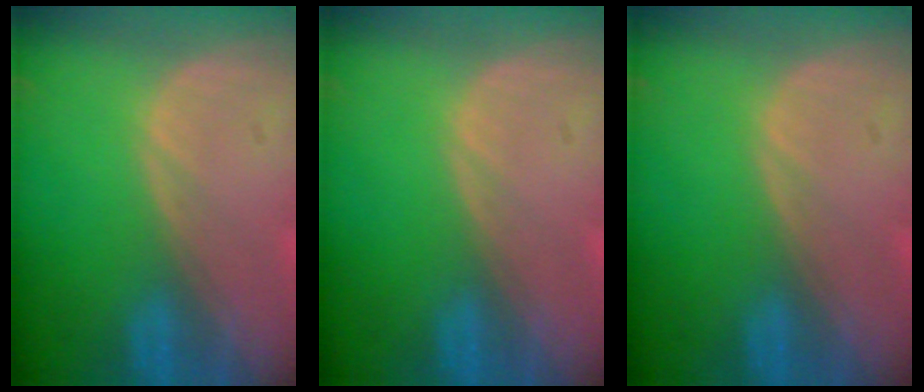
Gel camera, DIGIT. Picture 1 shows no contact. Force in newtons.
{"total": 0.0}
{"total": 0.0}